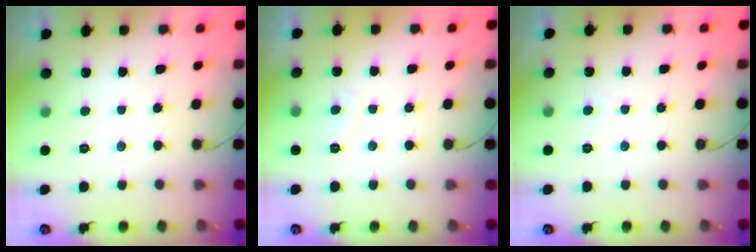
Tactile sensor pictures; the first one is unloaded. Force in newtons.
{"total": 2.6, "press": 2.5, "slide": 0.6}
{"total": 2.9, "press": 2.9, "slide": 0.4}